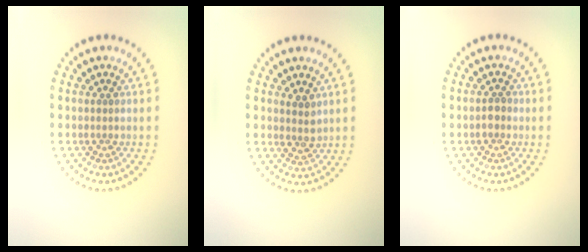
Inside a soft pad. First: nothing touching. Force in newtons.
{"total": 1.6, "press": 1.4, "slide": 0.8}
{"total": 1.2, "press": 1.1, "slide": 0.4}